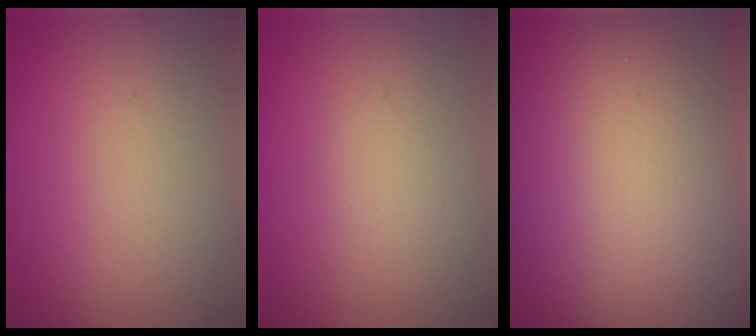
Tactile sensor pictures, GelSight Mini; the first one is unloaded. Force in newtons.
{"total": 0.9, "press": 0.9, "slide": 0.2}
{"total": 23.4, "press": 23.4, "slide": 1.4}